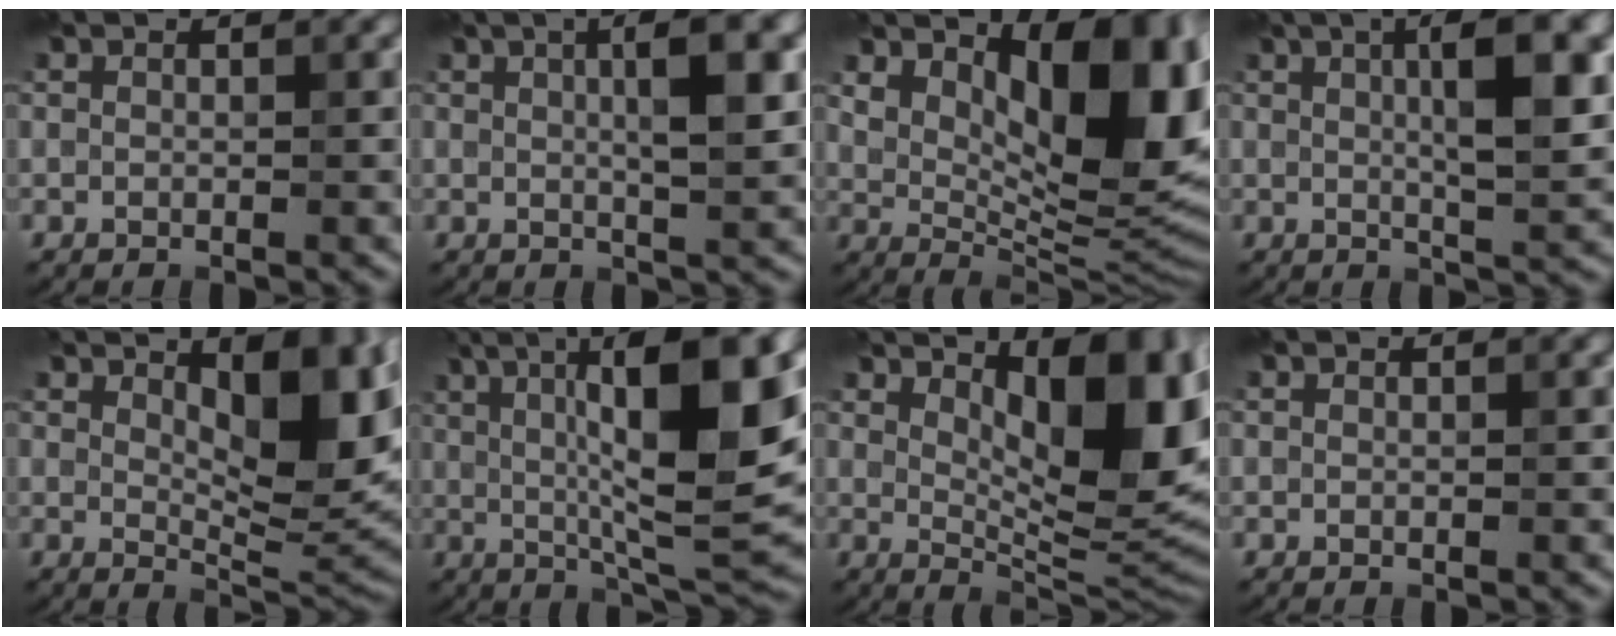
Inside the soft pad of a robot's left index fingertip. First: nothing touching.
{"total": 5.9, "force": [1.4, 1.4, 5.6], "torque": [-0.079, 0.012, 0.020]}
{"total": 13.2, "force": [4.2, 6.4, 10.7], "torque": [-0.136, -0.009, 0.080]}
{"total": 7.7, "force": [1.8, 1.8, 7.2], "torque": [-0.101, 0.010, 0.026]}
{"total": 9.0, "force": [2.9, 3.6, 7.7], "torque": [-0.109, -0.007, 0.049]}
{"total": 14.3, "force": [3.4, 3.5, 13.4], "torque": [-0.200, 0.014, 0.053]}
{"total": 12.0, "force": [4.0, 4.7, 10.3], "torque": [-0.132, 0.000, 0.067]}
{"total": 0.0}